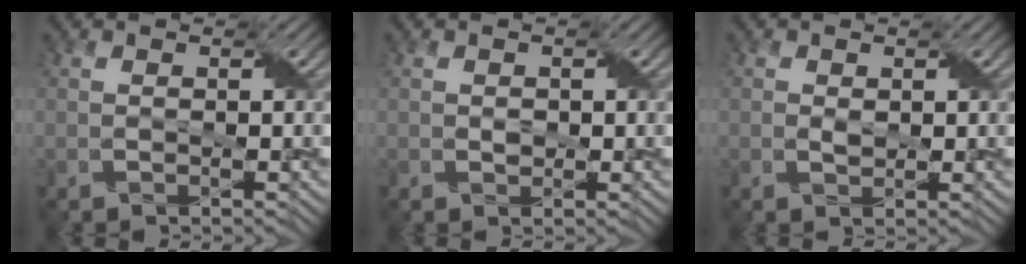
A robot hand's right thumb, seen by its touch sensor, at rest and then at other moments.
{"total": 0.9, "force": [-0.1, 0.8, 0.5], "torque": [-0.013, -0.004, -0.001]}
{"total": 0.9, "force": [0.1, 0.7, 0.6], "torque": [-0.015, -0.003, 0.004]}